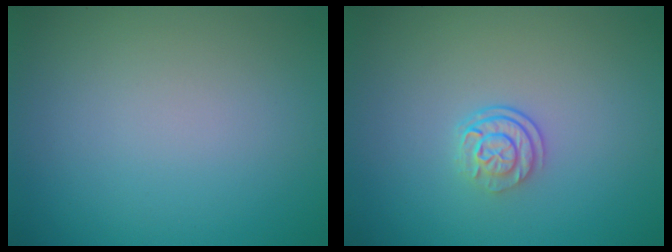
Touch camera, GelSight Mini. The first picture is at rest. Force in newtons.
{"total": 2.5, "press": 1.8, "slide": 1.7}